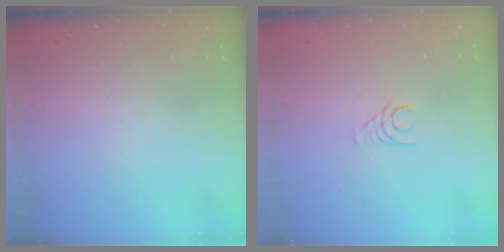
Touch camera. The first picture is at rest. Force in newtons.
{"total": 3.6, "press": 3.6, "slide": 0.4}